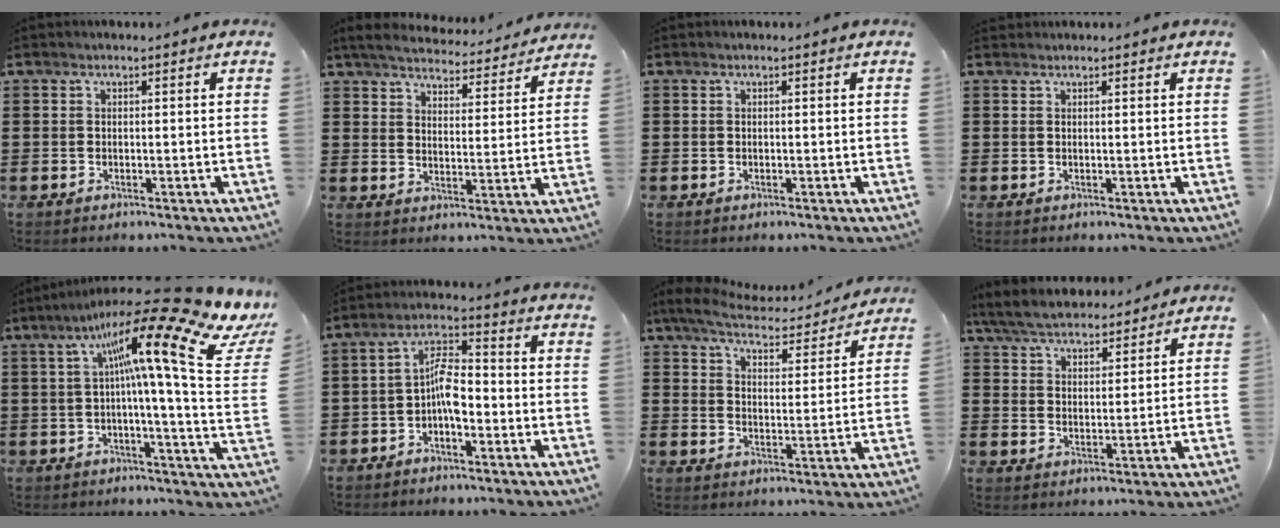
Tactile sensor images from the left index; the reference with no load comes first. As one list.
[{"total": 5.2, "force": [5.0, 0.2, 1.1], "torque": [-0.048, -0.036, 0.086]}, {"total": 0.0}, {"total": 0.7, "force": [0.7, 0.0, 0.0], "torque": [-0.002, 0.001, 0.014]}, {"total": 18.5, "force": [9.0, 2.1, 16.0], "torque": [-0.289, -0.061, 0.128]}, {"total": 6.3, "force": [-1.8, 2.6, 5.5], "torque": [-0.111, 0.014, -0.038]}, {"total": 5.6, "force": [5.2, 0.7, 1.8], "torque": [-0.062, -0.037, 0.087]}, {"total": 6.1, "force": [5.8, 1.2, 1.5], "torque": [-0.054, -0.020, 0.105]}]